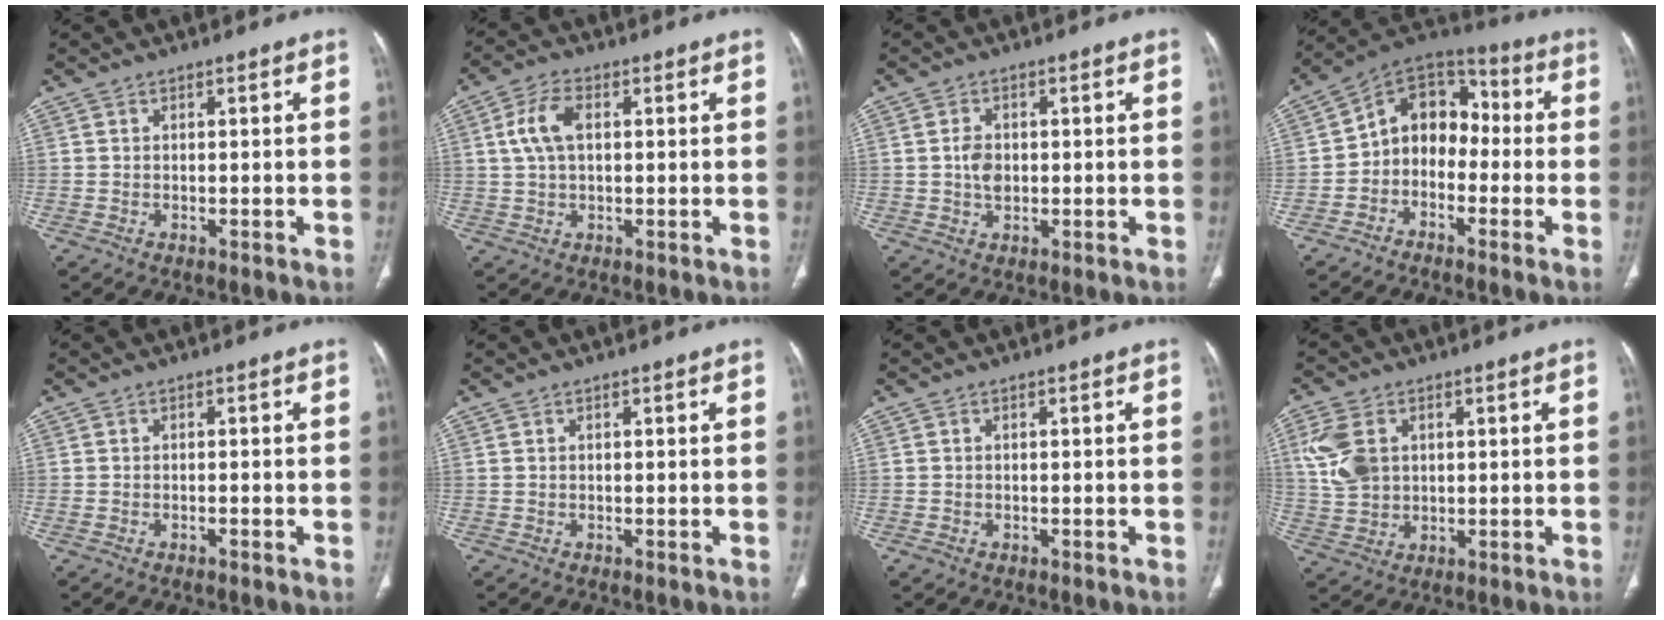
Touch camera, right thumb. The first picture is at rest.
{"total": 6.6, "force": [1.4, 3.8, 5.2], "torque": [-0.112, 0.013, 0.025]}
{"total": 3.5, "force": [0.0, 2.5, 2.5], "torque": [-0.040, 0.004, 0.000]}
{"total": 11.2, "force": [-2.0, 8.7, 6.7], "torque": [-0.072, 0.057, -0.055]}
{"total": 0.8, "force": [-0.5, 0.3, 0.5], "torque": [-0.018, 0.010, -0.007]}
{"total": 0.0}
{"total": 0.9, "force": [-0.4, 0.6, 0.4], "torque": [-0.014, 0.000, -0.007]}
{"total": 8.8, "force": [2.4, 6.4, 5.7], "torque": [-0.115, -0.002, 0.053]}